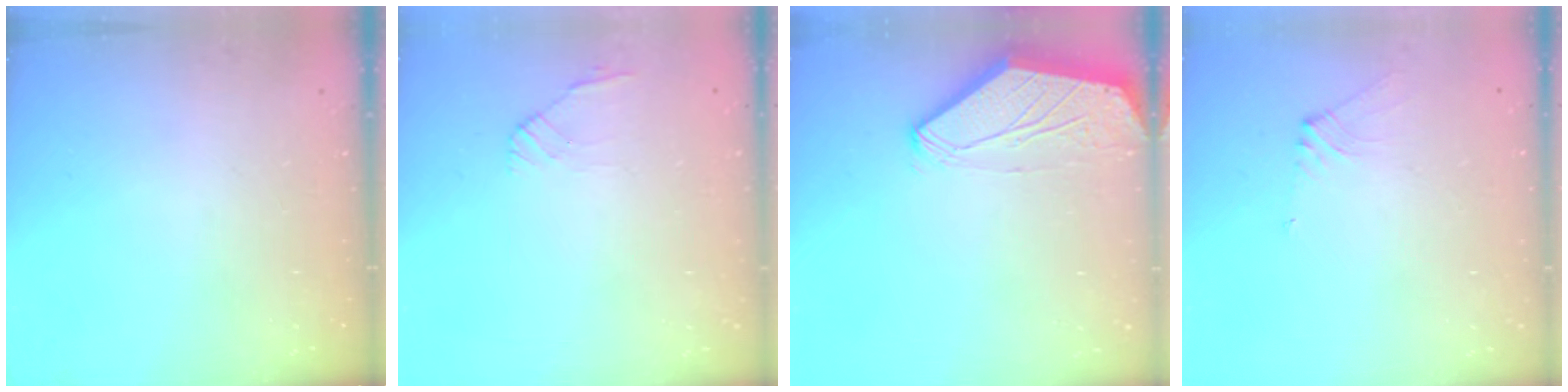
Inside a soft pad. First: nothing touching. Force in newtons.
{"total": 2.8, "press": 2.6, "slide": 0.8}
{"total": 0.0}
{"total": 2.2, "press": 2.1, "slide": 0.6}